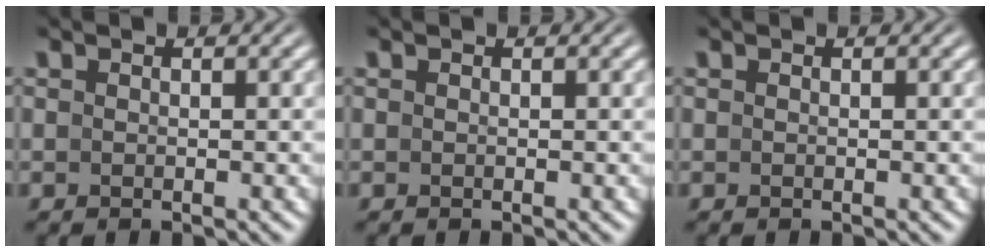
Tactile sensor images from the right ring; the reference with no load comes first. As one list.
[{"total": 0.0}, {"total": 0.0}]